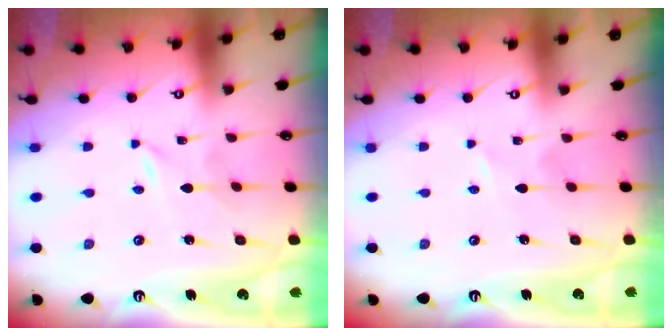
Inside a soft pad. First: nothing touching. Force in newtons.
{"total": 0.8, "press": 0.8, "slide": 0.2}